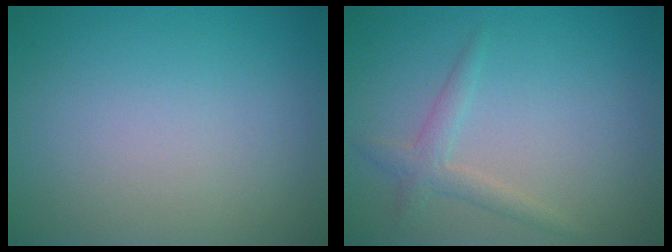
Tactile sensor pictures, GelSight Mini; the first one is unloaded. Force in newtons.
{"total": 1.7, "press": 1.7, "slide": 0.0}